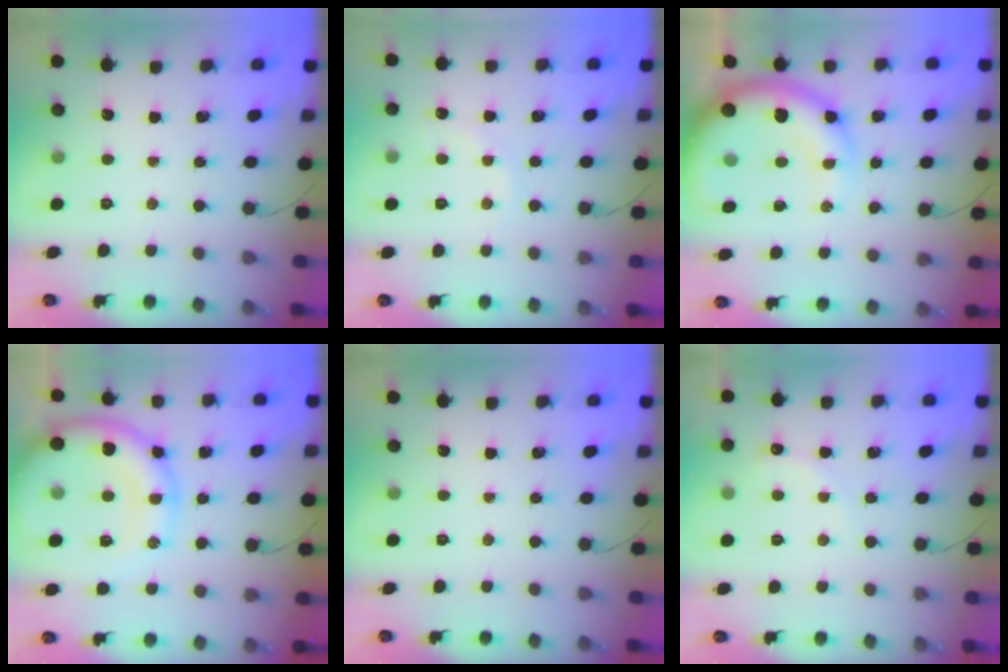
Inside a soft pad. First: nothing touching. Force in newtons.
{"total": 4.6, "press": 4.4, "slide": 1.5}
{"total": 14.4, "press": 14.1, "slide": 3.1}
{"total": 16.8, "press": 16.7, "slide": 1.4}
{"total": 0.0}
{"total": 3.0, "press": 2.9, "slide": 0.8}